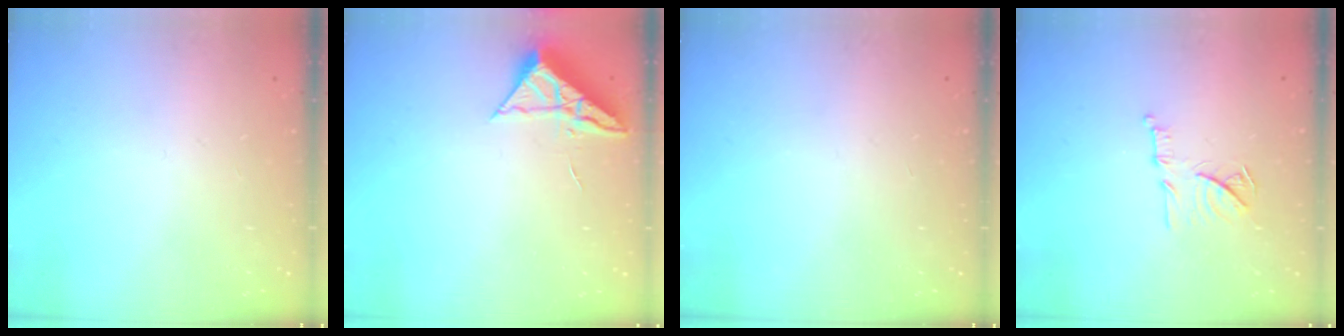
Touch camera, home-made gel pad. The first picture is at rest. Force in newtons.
{"total": 6.9, "press": 6.9, "slide": 0.3}
{"total": 0.0}
{"total": 11.8, "press": 11.8, "slide": 0.7}